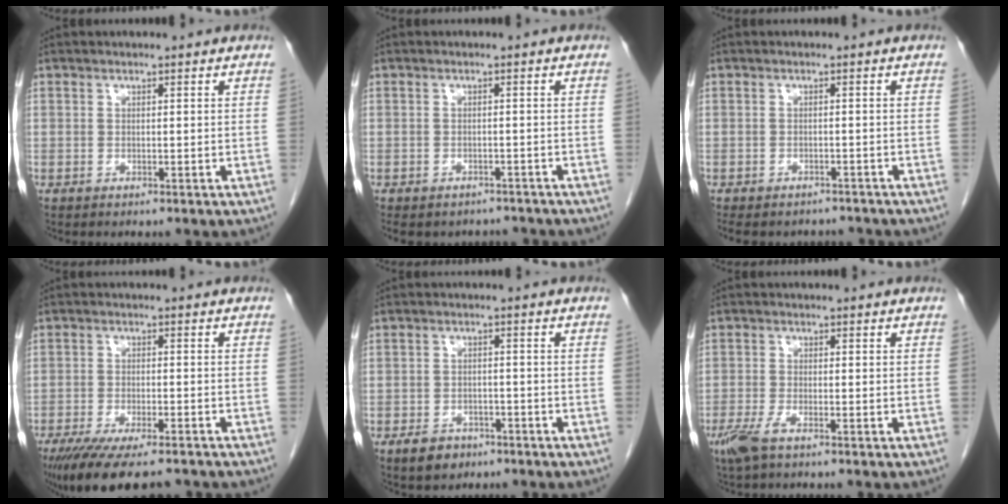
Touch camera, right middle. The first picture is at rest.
{"total": 8.2, "force": [-6.9, 4.1, 1.5], "torque": [-0.027, 0.002, -0.082]}
{"total": 8.7, "force": [-7.7, 3.4, 2.1], "torque": [-0.038, 0.003, -0.093]}
{"total": 13.7, "force": [-11.0, 3.0, 7.6], "torque": [-0.134, -0.027, -0.166]}
{"total": 3.9, "force": [-2.5, 2.6, 1.6], "torque": [-0.027, 0.004, -0.032]}
{"total": 3.8, "force": [-2.4, 0.9, 2.8], "torque": [-0.065, -0.009, -0.047]}